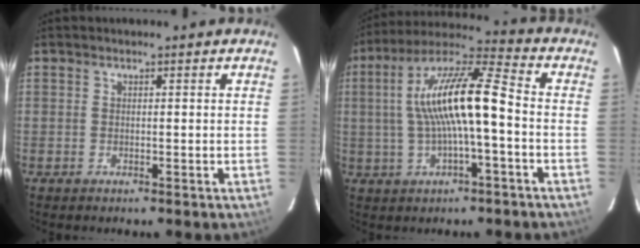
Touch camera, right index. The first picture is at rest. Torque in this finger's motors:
{"motor_torque": [0.78, -0.03, 1.05, 0.21]}